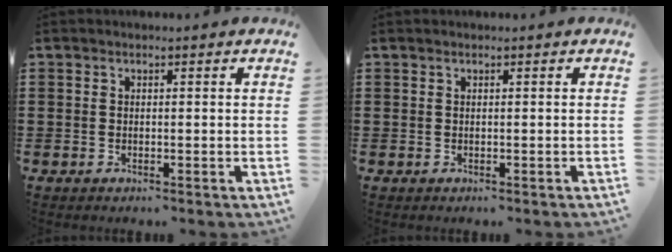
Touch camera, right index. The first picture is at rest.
{"total": 0.0}